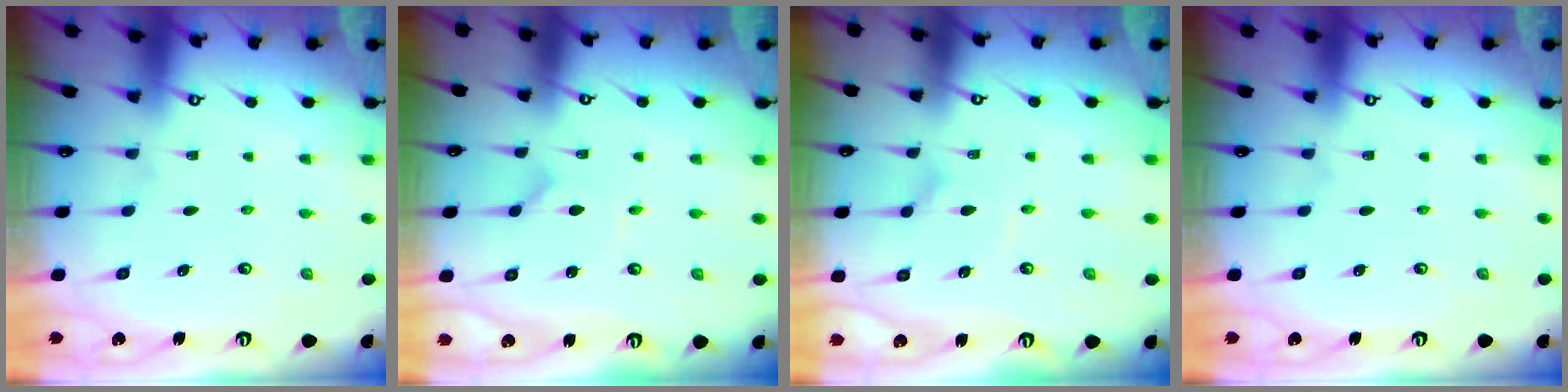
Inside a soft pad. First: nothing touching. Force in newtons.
{"total": 0.0}
{"total": 2.6, "press": 2.6, "slide": 0.1}
{"total": 0.0}